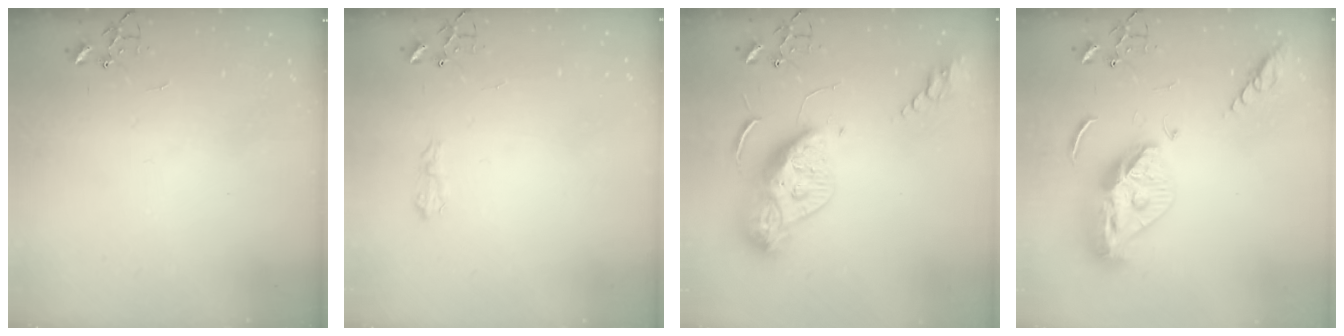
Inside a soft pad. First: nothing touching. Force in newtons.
{"total": 7.0, "press": 6.9, "slide": 0.9}
{"total": 14.4, "press": 14.4, "slide": 1.3}
{"total": 15.9, "press": 15.8, "slide": 1.5}